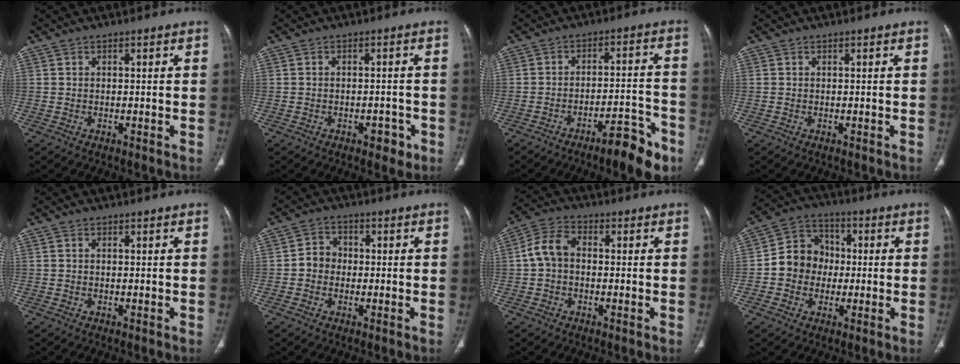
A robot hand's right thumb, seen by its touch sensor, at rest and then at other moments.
{"total": 3.1, "force": [-1.7, 1.7, 2.0], "torque": [-0.014, 0.008, -0.018]}
{"total": 9.9, "force": [-6.6, 2.4, 7.0], "torque": [-0.088, 0.050, -0.094]}
{"total": 0.0}
{"total": 0.0}
{"total": 3.9, "force": [-0.6, 3.5, 1.6], "torque": [-0.010, 0.013, -0.018]}
{"total": 6.2, "force": [-0.2, 4.4, 4.3], "torque": [-0.081, 0.020, -0.014]}
{"total": 9.8, "force": [-0.8, 8.8, 4.1], "torque": [-0.036, 0.029, -0.026]}